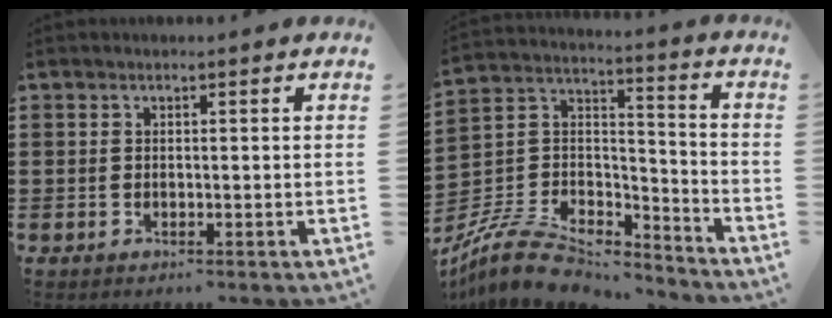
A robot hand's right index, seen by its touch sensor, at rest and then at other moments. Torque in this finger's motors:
{"motor_torque": [-1.09, 1.05, -0.51, -0.21]}